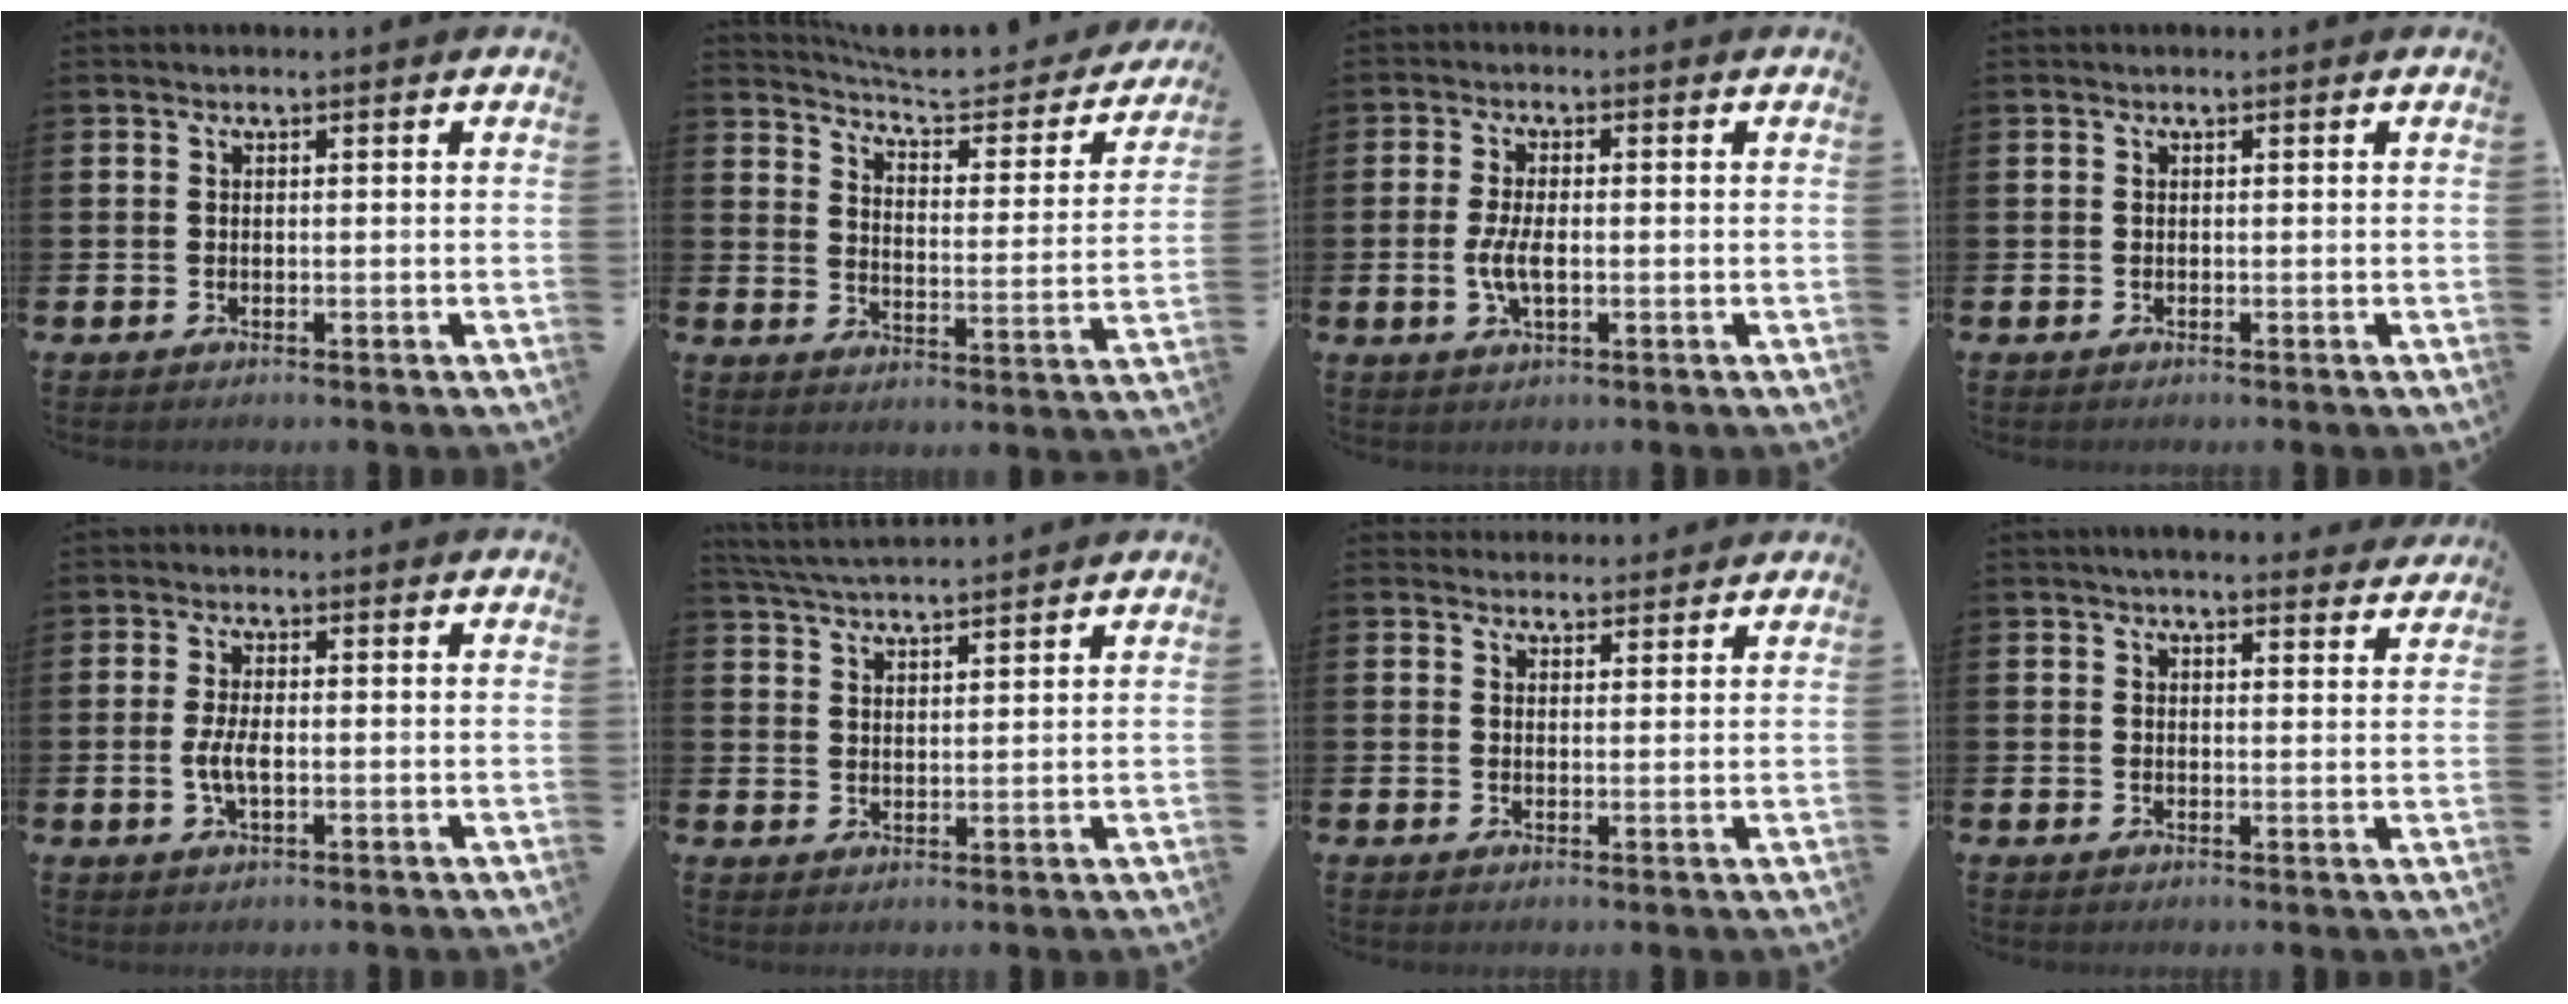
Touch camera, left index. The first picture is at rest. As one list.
[{"total": 5.9, "force": [5.3, 1.6, 2.1], "torque": [-0.058, -0.042, 0.083]}, {"total": 4.1, "force": [-0.4, 1.7, 3.7], "torque": [-0.067, -0.002, -0.011]}, {"total": 0.0}, {"total": 3.4, "force": [-0.4, 1.3, 3.1], "torque": [-0.055, -0.004, -0.012]}, {"total": 4.4, "force": [4.3, 0.0, 0.4], "torque": [-0.023, -0.027, 0.076]}, {"total": 2.9, "force": [2.7, 0.8, -0.2], "torque": [0.012, -0.015, 0.048]}, {"total": 3.5, "force": [3.4, 0.4, 0.7], "torque": [-0.007, -0.019, 0.059]}]